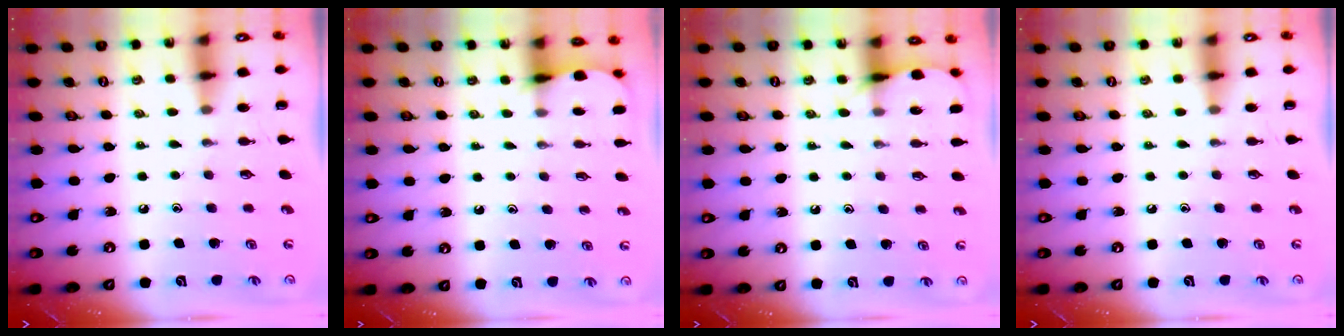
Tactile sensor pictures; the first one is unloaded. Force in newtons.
{"total": 3.9, "press": 3.9, "slide": 0.3}
{"total": 5.6, "press": 5.6, "slide": 0.7}
{"total": 0.0}